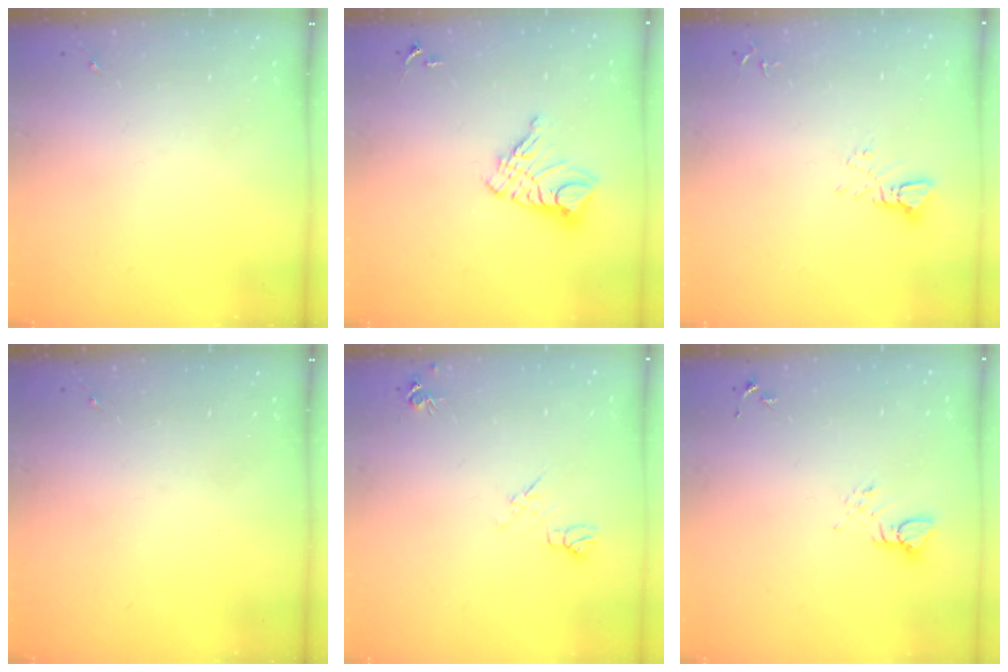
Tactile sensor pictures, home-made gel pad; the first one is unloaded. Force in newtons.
{"total": 12.1, "press": 12.0, "slide": 1.1}
{"total": 3.3, "press": 3.3, "slide": 0.2}
{"total": 0.0}
{"total": 7.8, "press": 7.8, "slide": 0.9}
{"total": 3.8, "press": 3.8, "slide": 0.5}